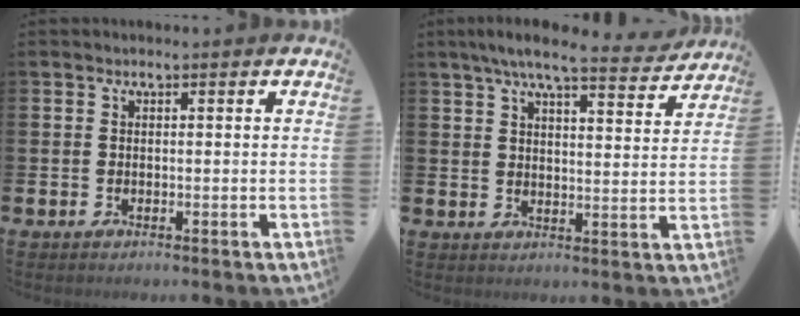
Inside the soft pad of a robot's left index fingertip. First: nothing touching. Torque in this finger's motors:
{"motor_torque": [1.08, -1.05, 0.65, 0.21]}